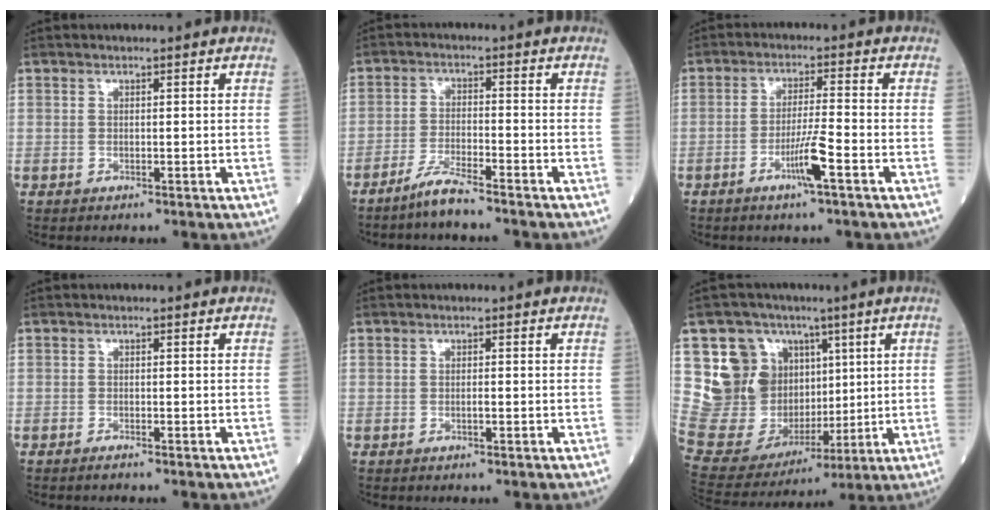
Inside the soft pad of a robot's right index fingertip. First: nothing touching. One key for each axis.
{"total": 4.5, "fx": -3.9, "fy": -0.2, "fz": 2.3, "tx": -0.050, "ty": -0.013, "tz": -0.080}
{"total": 5.2, "fx": -2.5, "fy": -0.5, "fz": 4.5, "tx": -0.085, "ty": -0.007, "tz": -0.049}
{"total": 0.9, "fx": -0.8, "fy": -0.1, "fz": 0.4, "tx": -0.012, "ty": -0.002, "tz": -0.012}
{"total": 0.6, "fx": -0.3, "fy": 0.0, "fz": 0.5, "tx": -0.010, "ty": 0.001, "tz": -0.005}
{"total": 15.6, "fx": 5.9, "fy": 12.5, "fz": 7.1, "tx": -0.155, "ty": 0.046, "tz": 0.135}